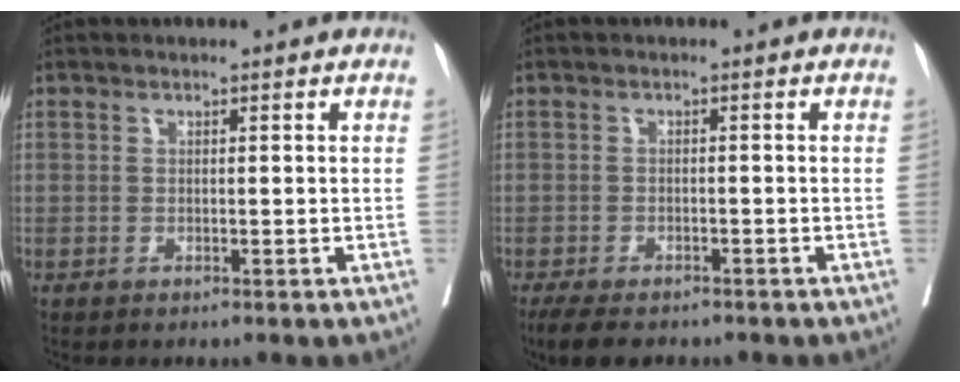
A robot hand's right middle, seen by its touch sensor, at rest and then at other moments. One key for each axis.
{"total": 5.7, "fx": -4.5, "fy": 2.2, "fz": 2.7, "tx": -0.037, "ty": -0.009, "tz": -0.068}